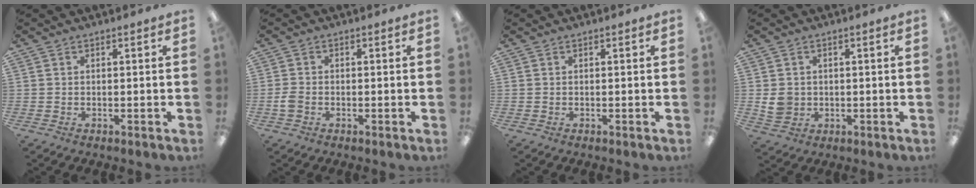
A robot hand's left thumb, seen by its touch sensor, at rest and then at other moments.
{"total": 2.4, "force": [-0.8, 1.8, 1.4], "torque": [-0.024, 0.005, -0.013]}
{"total": 0.0}
{"total": 4.5, "force": [0.2, 4.1, 1.8], "torque": [-0.020, 0.004, 0.007]}